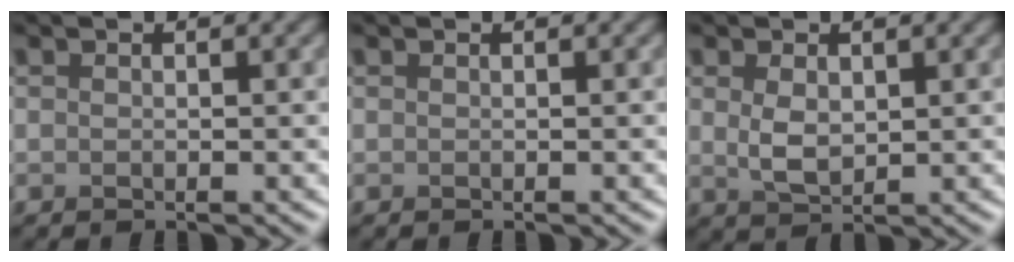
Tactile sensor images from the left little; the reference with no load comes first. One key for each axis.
{"total": 0.0}
{"total": 2.5, "fx": 0.5, "fy": 1.5, "fz": 1.9, "tx": -0.046, "ty": -0.003, "tz": 0.015}